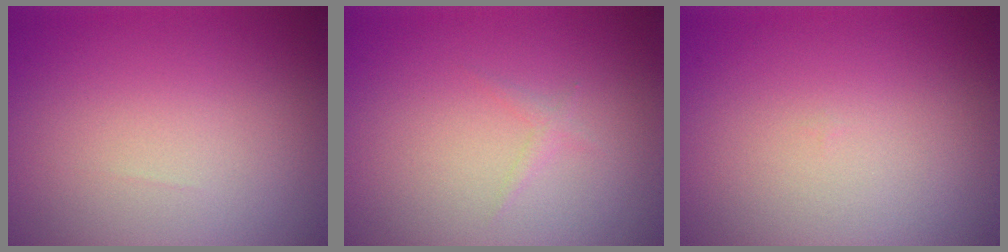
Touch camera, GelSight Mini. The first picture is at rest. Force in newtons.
{"total": 0.6, "press": 0.6, "slide": 0.0}
{"total": 0.0}